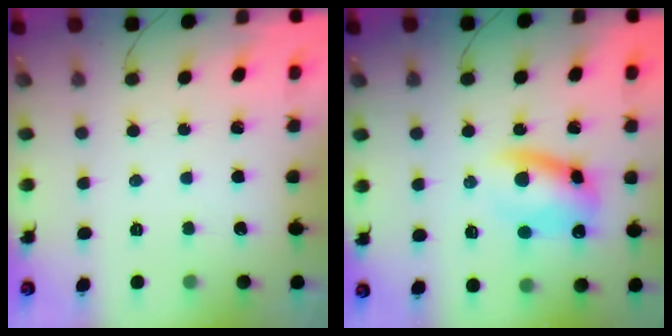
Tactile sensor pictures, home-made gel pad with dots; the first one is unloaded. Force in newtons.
{"total": 10.5, "press": 10.4, "slide": 1.6}